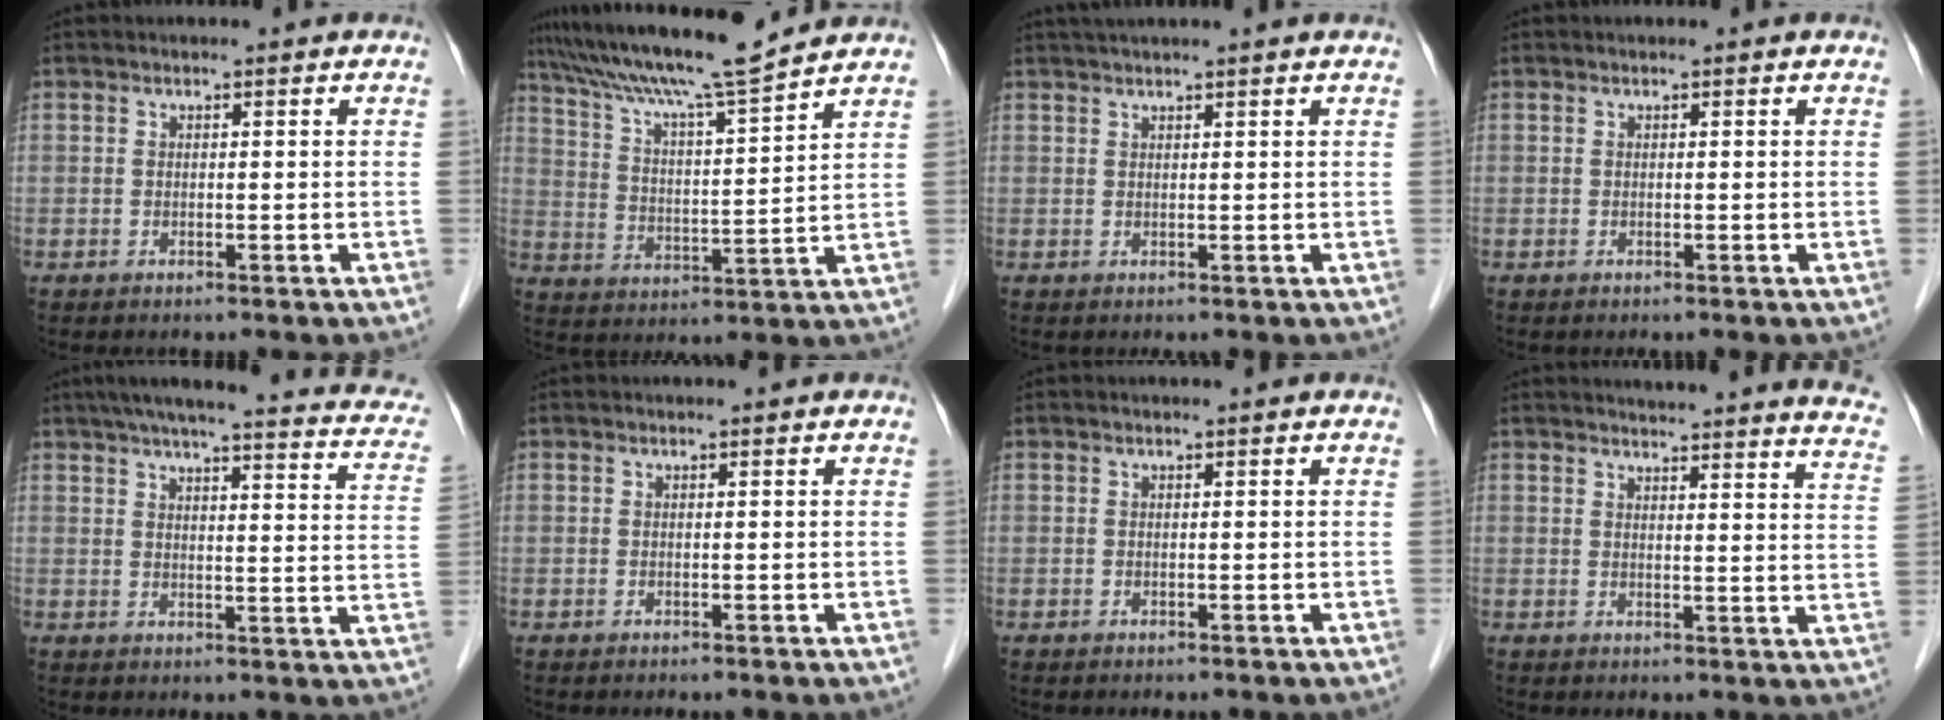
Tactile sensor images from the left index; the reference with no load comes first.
{"total": 14.4, "force": [12.7, -0.6, 6.9], "torque": [-0.128, 0.008, 0.212]}
{"total": 4.8, "force": [4.1, -0.8, 2.4], "torque": [-0.029, 0.034, 0.063]}
{"total": 0.0}
{"total": 23.6, "force": [19.3, 3.2, 13.2], "torque": [-0.180, 0.010, 0.219]}
{"total": 0.0}
{"total": 0.0}
{"total": 17.0, "force": [16.0, 0.5, 5.5], "torque": [-0.059, -0.071, 0.163]}